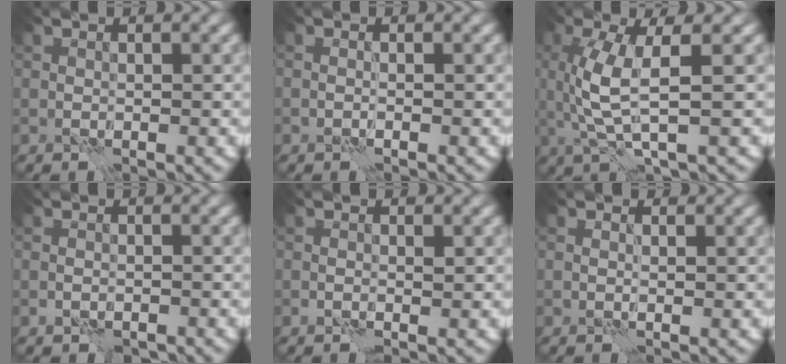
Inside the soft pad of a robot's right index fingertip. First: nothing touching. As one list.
[{"total": 0.5, "force": [-0.5, -0.3, 0.1], "torque": [-0.003, 0.005, -0.013]}, {"total": 4.5, "force": [1.0, 0.6, 4.3], "torque": [-0.107, 0.001, 0.023]}, {"total": 0.7, "force": [-0.6, 0.2, 0.3], "torque": [-0.003, -0.001, -0.010]}, {"total": 0.6, "force": [0.4, -0.3, 0.3], "torque": [0.001, 0.003, 0.007]}, {"total": 0.0}]